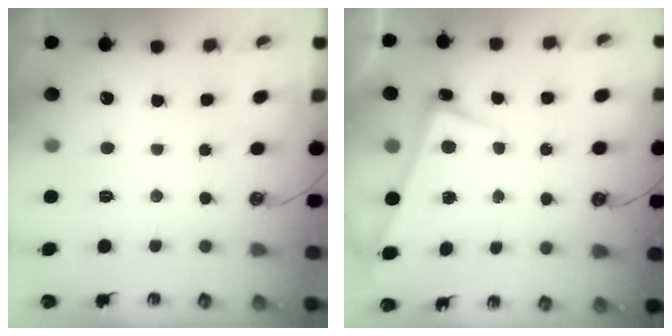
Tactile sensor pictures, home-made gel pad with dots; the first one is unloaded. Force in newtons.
{"total": 2.8, "press": 2.7, "slide": 0.5}